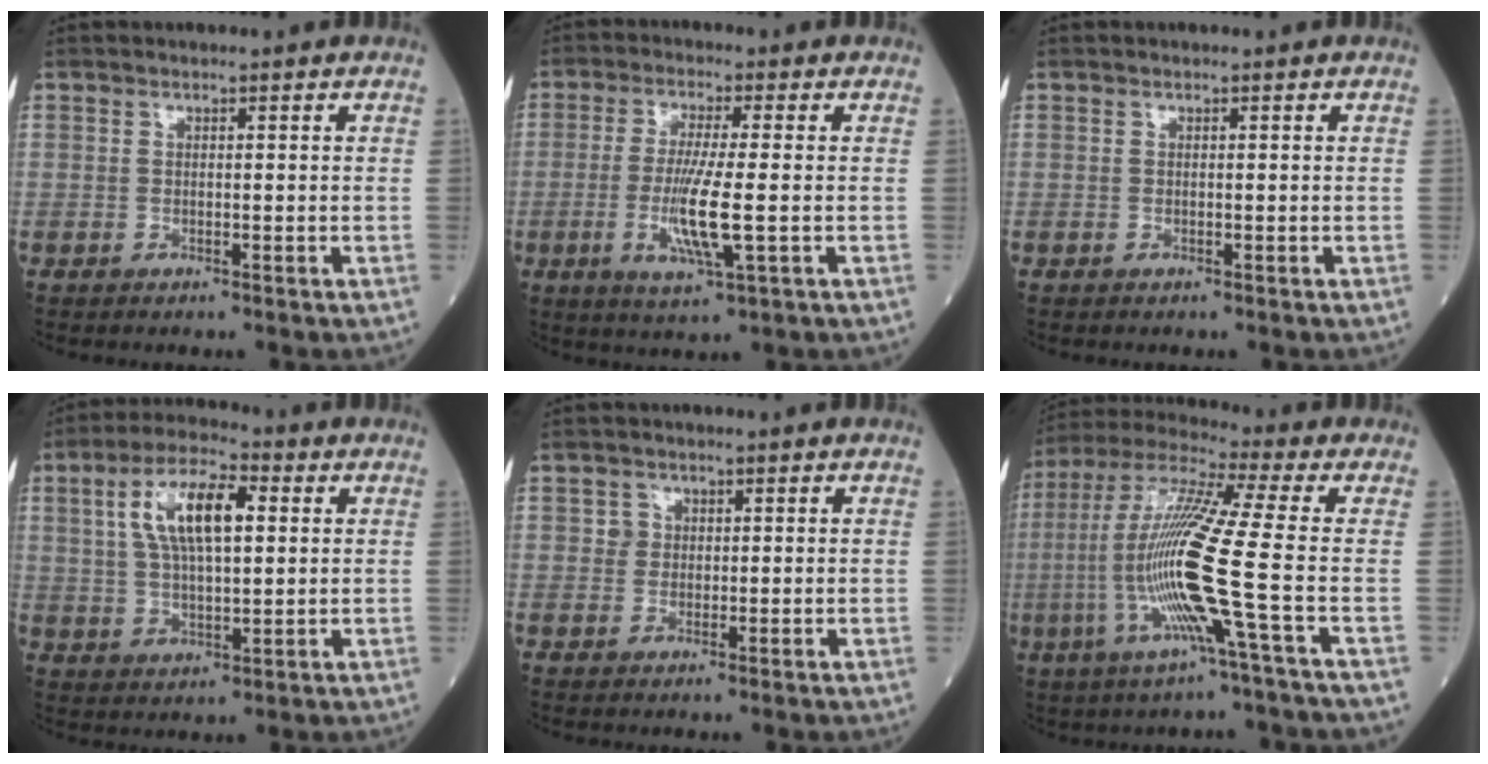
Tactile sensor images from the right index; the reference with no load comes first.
{"total": 8.4, "force": [-1.6, 0.3, 8.2], "torque": [-0.165, -0.017, -0.031]}
{"total": 0.0}
{"total": 11.2, "force": [3.1, 3.7, 10.1], "torque": [-0.197, 0.019, 0.055]}
{"total": 1.7, "force": [0.4, 1.6, 0.3], "torque": [0.001, 0.000, 0.004]}
{"total": 15.5, "force": [-3.7, -1.7, 14.9], "torque": [-0.308, -0.009, -0.087]}